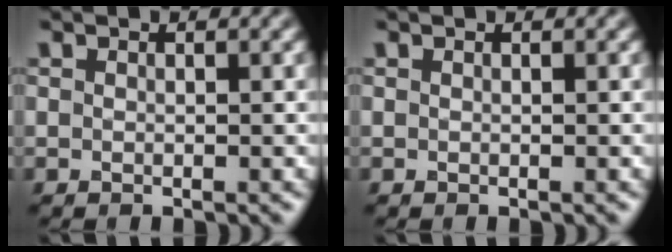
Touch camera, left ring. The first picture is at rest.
{"total": 0.0}